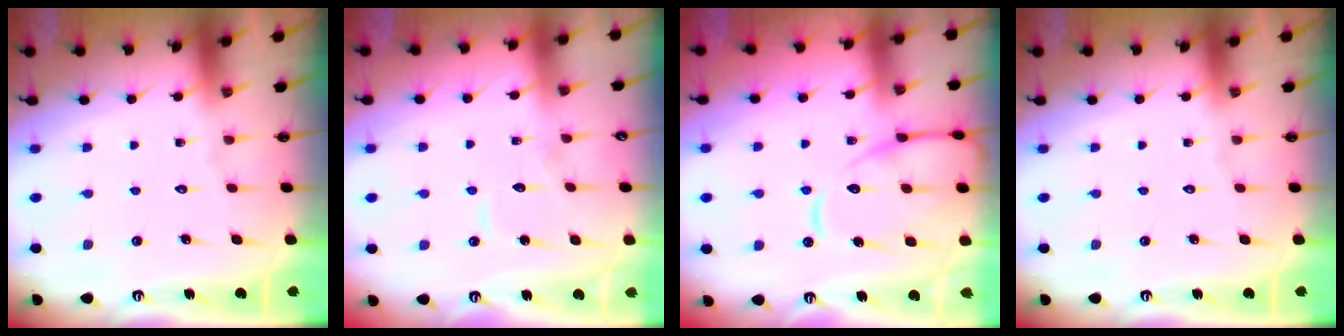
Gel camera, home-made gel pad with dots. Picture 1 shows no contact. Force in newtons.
{"total": 6.5, "press": 6.5, "slide": 0.5}
{"total": 15.1, "press": 15.0, "slide": 1.4}
{"total": 0.0}